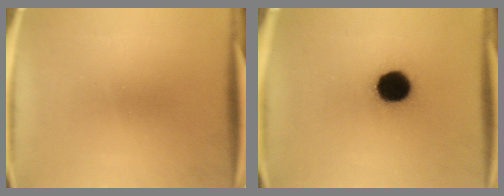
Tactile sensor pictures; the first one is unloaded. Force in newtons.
{"total": 12.4}